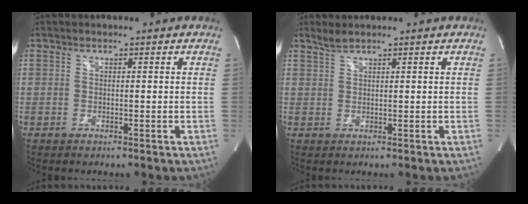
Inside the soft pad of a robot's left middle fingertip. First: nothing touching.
{"total": 1.6, "force": [1.5, -0.1, 0.7], "torque": [-0.018, 0.007, 0.034]}